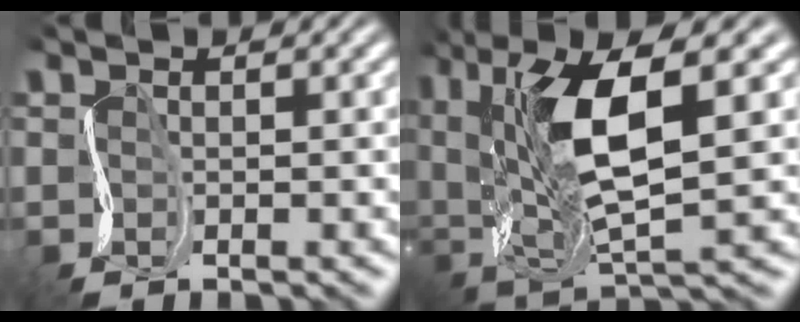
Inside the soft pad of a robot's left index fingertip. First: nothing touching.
{"total": 10.2, "force": [3.2, 3.8, 8.9], "torque": [-0.172, 0.008, 0.057]}